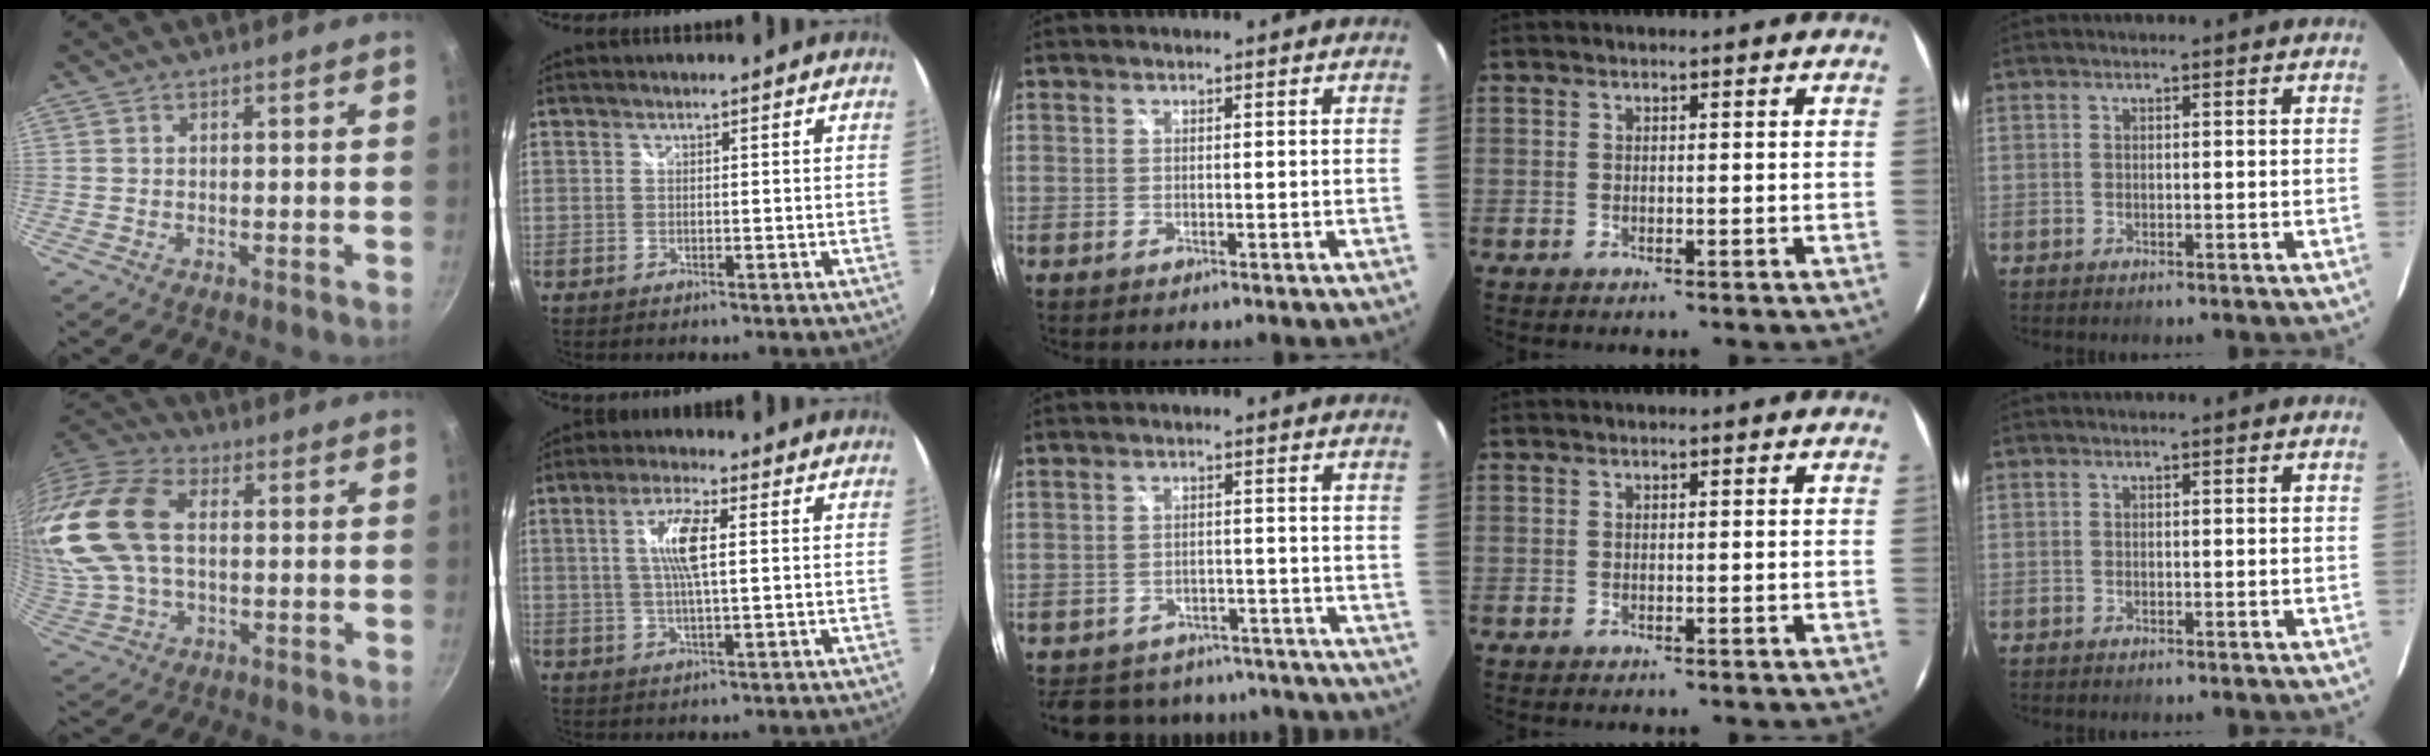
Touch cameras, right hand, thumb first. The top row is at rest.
{"thumb": {"total": 21.4, "force": [3.1, 13.7, 16.1], "torque": [-0.362, 0.024, 0.050]}, "index": {"total": 7.1, "force": [1.2, 1.3, 6.9], "torque": [-0.130, 0.002, 0.023]}, "middle": {"total": 18.3, "force": [-15.6, 7.8, 5.5], "torque": [-0.122, 0.038, -0.189]}}